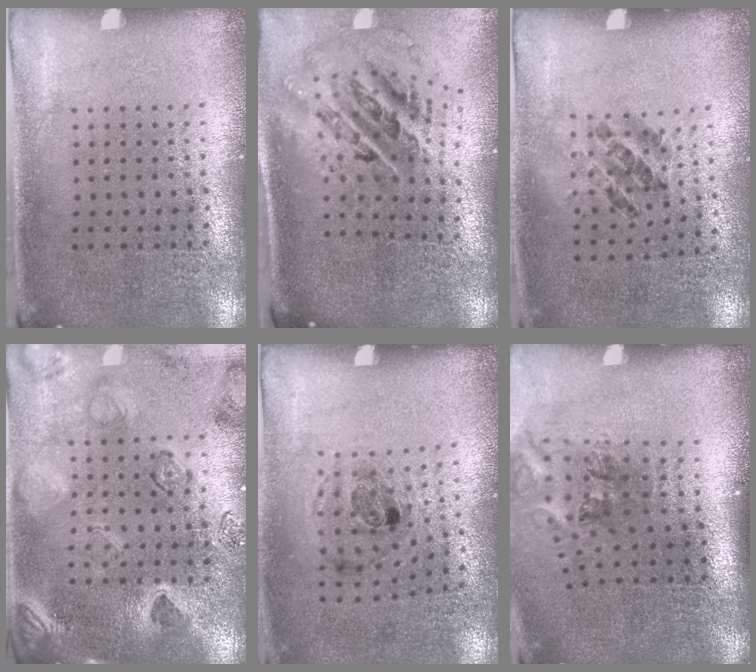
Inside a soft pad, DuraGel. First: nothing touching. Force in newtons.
{"total": 2.7, "press": 1.8, "slide": 2.0}
{"total": 1.2, "press": 0.7, "slide": 0.9}
{"total": 2.5, "press": 2.4, "slide": 0.9}
{"total": 1.2, "press": 0.8, "slide": 0.9}
{"total": 1.7, "press": 1.1, "slide": 1.2}